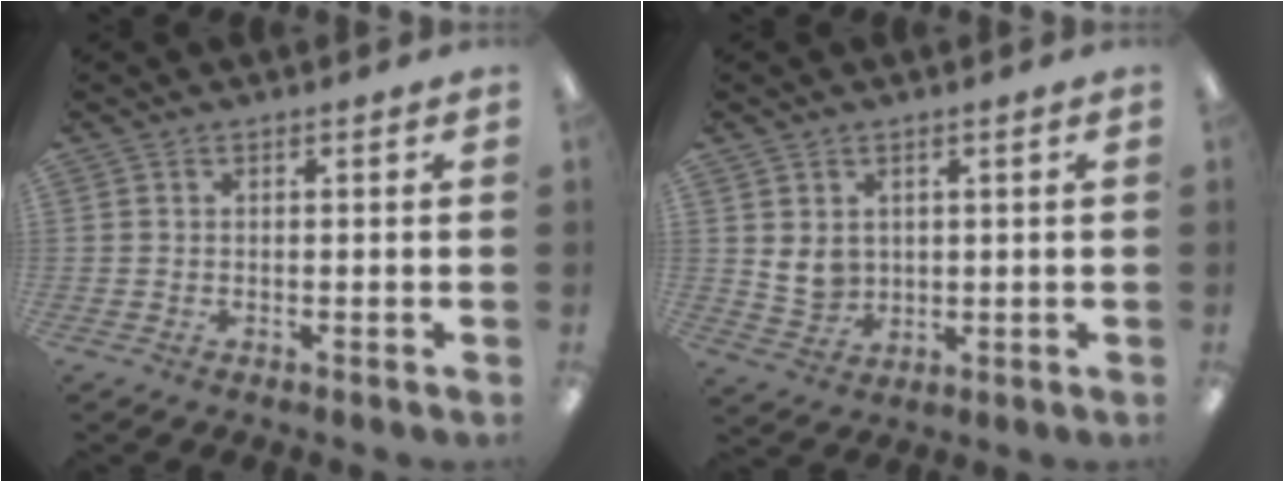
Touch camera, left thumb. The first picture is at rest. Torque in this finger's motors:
{"motor_torque": [-0.08, 0.11, 0.28, -0.41, 0.03]}